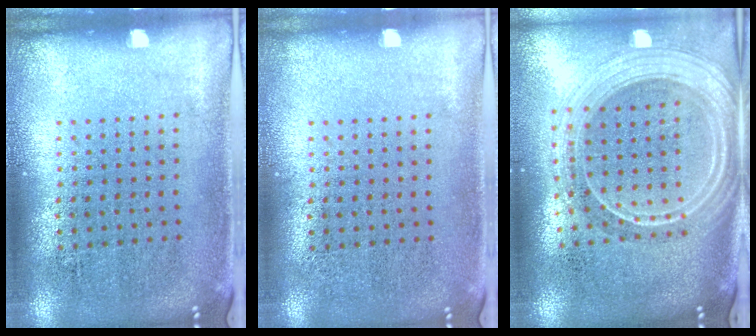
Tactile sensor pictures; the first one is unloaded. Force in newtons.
{"total": 0.0}
{"total": 2.6, "press": 2.2, "slide": 1.4}